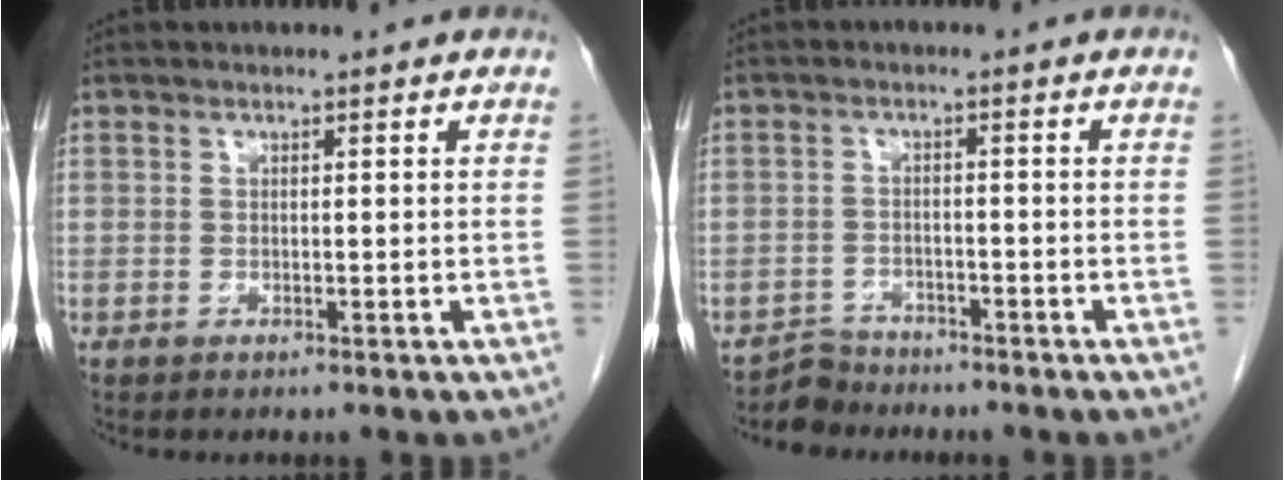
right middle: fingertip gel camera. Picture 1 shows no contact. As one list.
[{"total": 3.1, "force": [-2.7, 1.0, -1.0], "torque": [0.020, -0.001, -0.050]}]